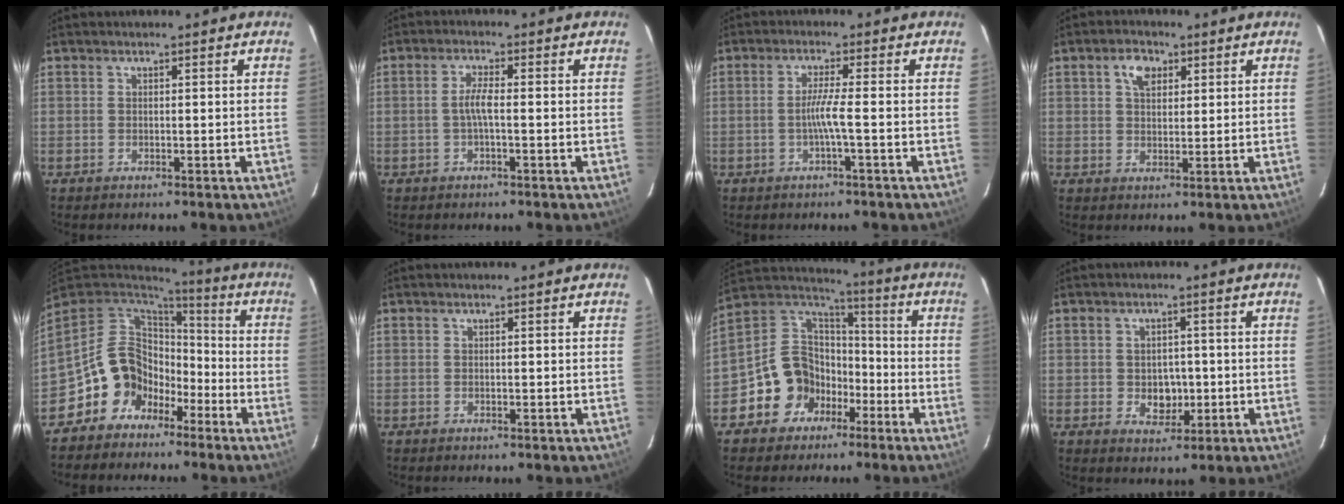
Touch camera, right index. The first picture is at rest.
{"total": 3.0, "force": [-0.5, 0.3, 2.9], "torque": [-0.059, 0.004, -0.010]}
{"total": 3.4, "force": [-1.1, -0.9, 3.0], "torque": [-0.062, -0.003, -0.021]}
{"total": 4.4, "force": [1.9, 2.8, 2.7], "torque": [-0.043, 0.014, 0.034]}
{"total": 13.2, "force": [-7.2, 10.3, 4.0], "torque": [-0.098, 0.031, -0.124]}
{"total": 0.0}
{"total": 13.8, "force": [-7.0, 11.0, 4.6], "torque": [-0.108, 0.036, -0.114]}
{"total": 4.6, "force": [-0.6, 3.8, 2.6], "torque": [-0.043, 0.001, -0.001]}